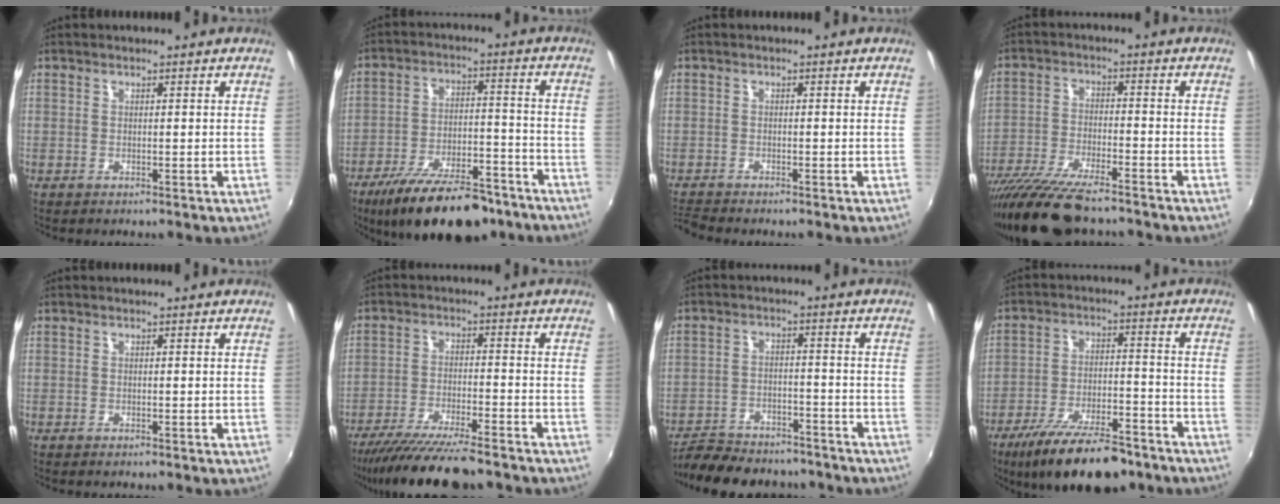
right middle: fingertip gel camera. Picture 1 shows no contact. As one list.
[{"total": 20.7, "force": [-15.7, 7.3, 11.2], "torque": [-0.206, -0.018, -0.231]}, {"total": 3.8, "force": [-3.5, 0.0, 1.3], "torque": [-0.041, -0.019, -0.067]}, {"total": 15.4, "force": [-12.9, 2.8, 8.0], "torque": [-0.173, -0.039, -0.229]}, {"total": 0.0}, {"total": 15.2, "force": [-13.0, 1.7, 7.7], "torque": [-0.158, -0.037, -0.212]}, {"total": 15.7, "force": [-13.6, 5.1, 5.9], "torque": [-0.136, -0.003, -0.195]}, {"total": 17.4, "force": [-13.1, 5.7, 9.9], "torque": [-0.193, -0.026, -0.202]}]